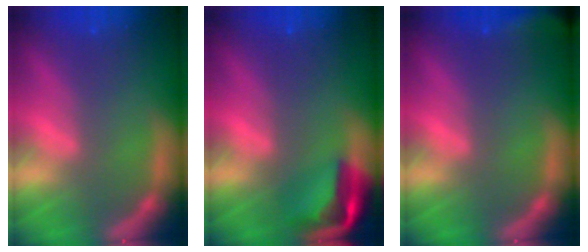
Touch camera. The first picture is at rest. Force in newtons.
{"total": 5.0}
{"total": 5.4}